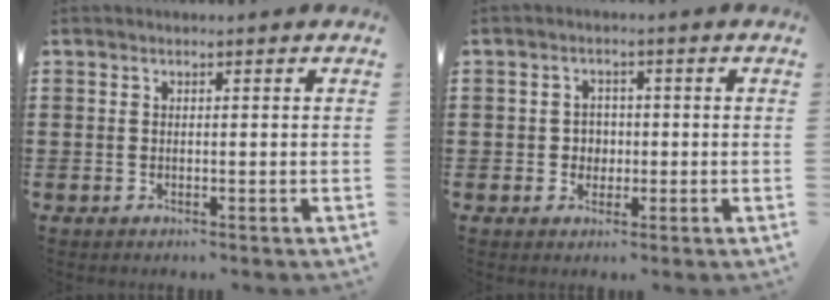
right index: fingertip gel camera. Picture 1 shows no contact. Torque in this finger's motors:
{"motor_torque": [0.01, 0.00, 0.01, 0.00]}